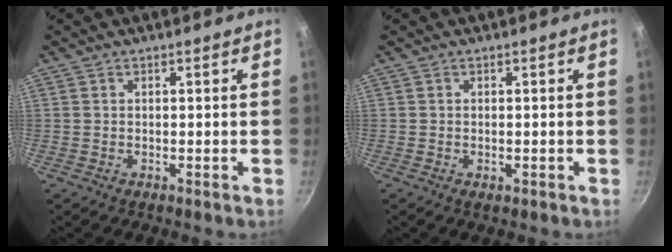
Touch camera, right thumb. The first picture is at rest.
{"total": 0.8, "force": [-0.2, 0.4, 0.7], "torque": [-0.010, 0.000, 0.000]}